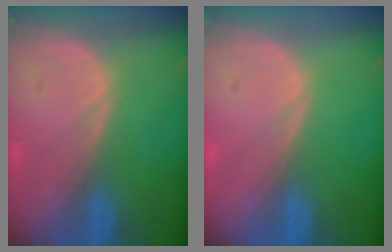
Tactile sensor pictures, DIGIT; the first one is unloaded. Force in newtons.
{"total": 0.0}